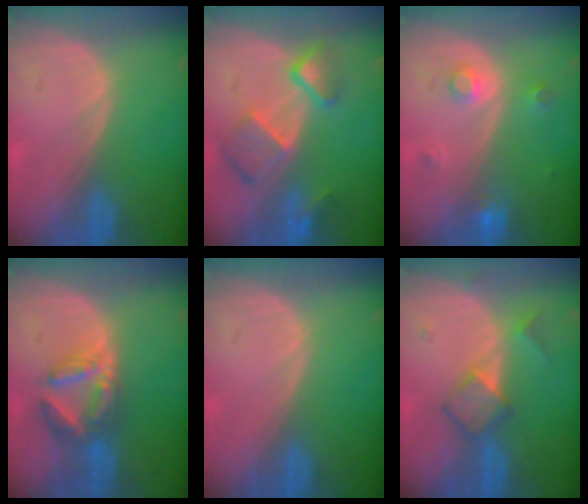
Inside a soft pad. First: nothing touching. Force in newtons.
{"total": 7.9, "press": 6.8, "slide": 4.0}
{"total": 3.1, "press": 2.9, "slide": 1.2}
{"total": 7.0, "press": 6.2, "slide": 3.4}
{"total": 0.0}
{"total": 4.9, "press": 4.7, "slide": 1.4}